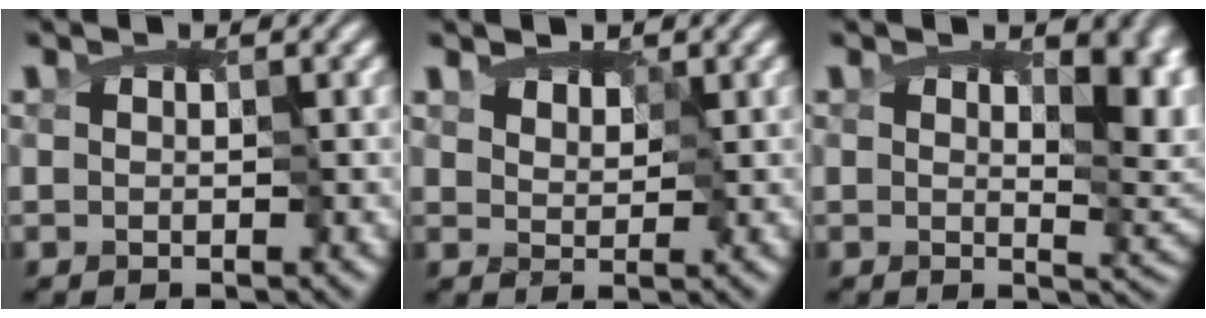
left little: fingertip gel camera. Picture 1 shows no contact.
{"total": 1.3, "force": [0.6, 1.0, 0.6], "torque": [-0.024, -0.006, 0.012]}
{"total": 9.7, "force": [5.3, 4.6, 6.7], "torque": [-0.093, 0.020, 0.074]}